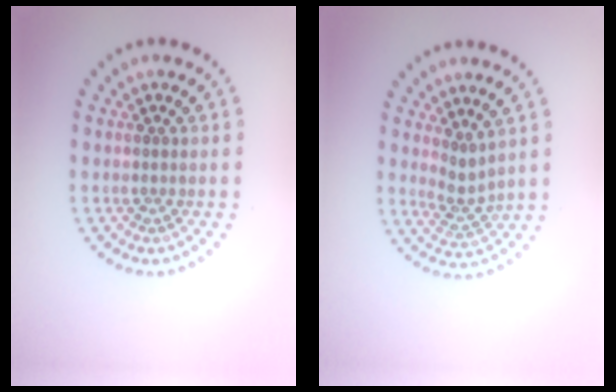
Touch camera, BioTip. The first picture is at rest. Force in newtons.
{"total": 2.0, "press": 1.4, "slide": 1.4}